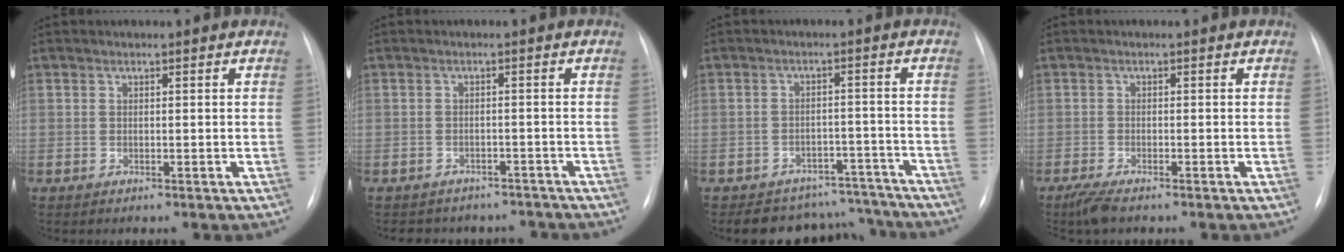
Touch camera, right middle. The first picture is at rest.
{"total": 7.9, "force": [-7.0, 3.6, 0.7], "torque": [-0.008, 0.017, -0.076]}
{"total": 10.0, "force": [-9.2, 3.8, -0.2], "torque": [0.024, 0.040, -0.114]}
{"total": 3.1, "force": [-2.4, 0.6, 1.9], "torque": [-0.046, -0.009, -0.043]}